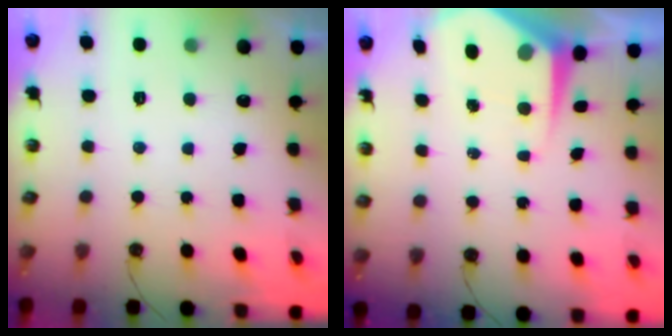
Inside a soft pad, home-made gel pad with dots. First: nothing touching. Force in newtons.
{"total": 6.3, "press": 6.3, "slide": 0.4}